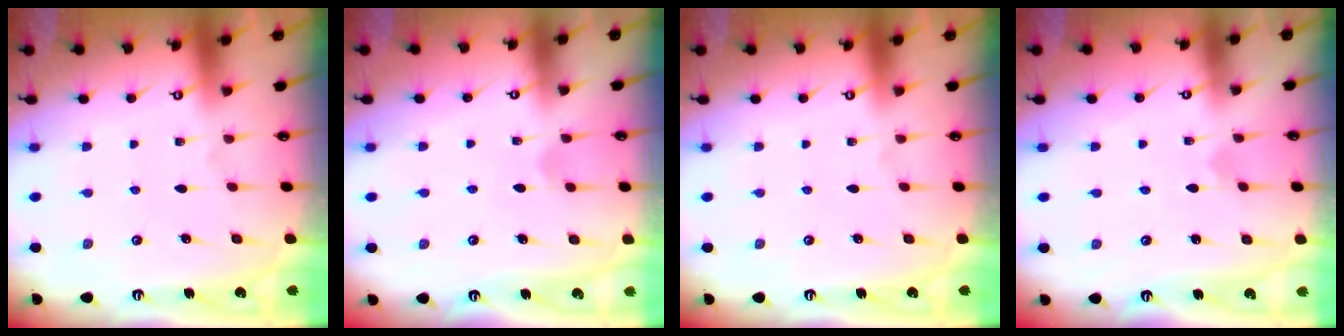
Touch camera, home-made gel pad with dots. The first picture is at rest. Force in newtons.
{"total": 5.0, "press": 4.9, "slide": 0.6}
{"total": 0.0}
{"total": 1.9, "press": 1.9, "slide": 0.1}